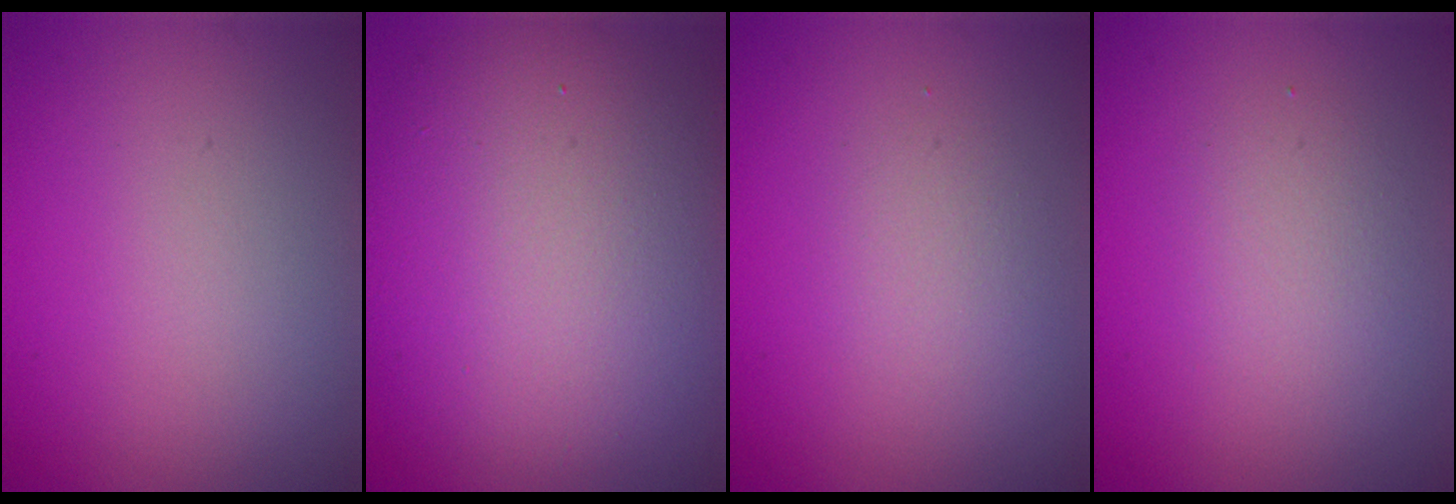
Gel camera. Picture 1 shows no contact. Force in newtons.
{"total": 12.9, "press": 12.9, "slide": 0.6}
{"total": 1.6, "press": 1.6, "slide": 0.1}
{"total": 2.0, "press": 2.0, "slide": 0.1}